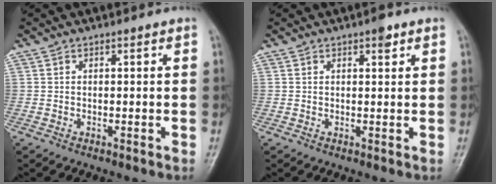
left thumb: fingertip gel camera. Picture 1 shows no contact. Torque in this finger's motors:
{"motor_torque": [0.80, -0.35, 0.29, -0.33, 0.00]}